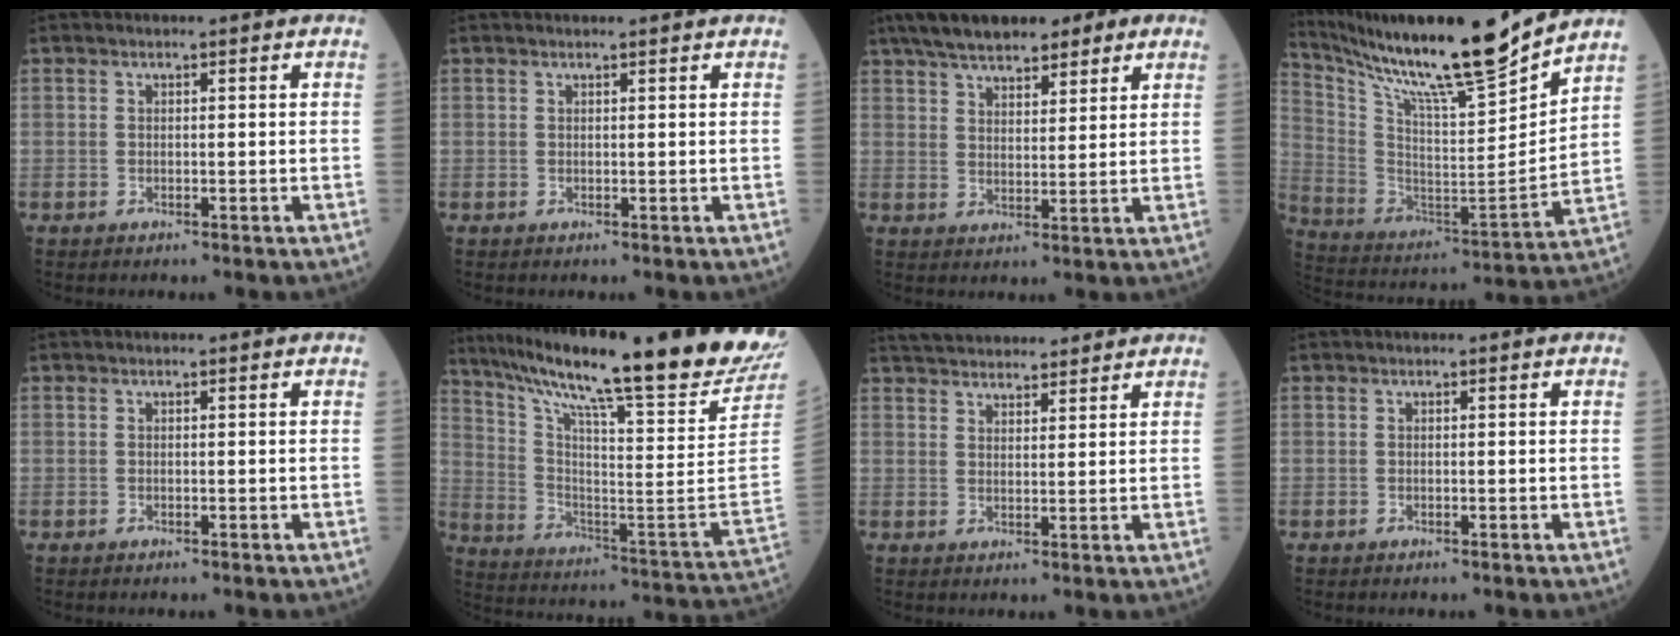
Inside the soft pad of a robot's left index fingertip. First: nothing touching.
{"total": 1.2, "force": [1.1, -0.2, 0.5], "torque": [-0.008, 0.006, 0.016]}
{"total": 14.8, "force": [10.3, 5.1, 9.3], "torque": [-0.157, 0.039, 0.157]}
{"total": 21.9, "force": [18.8, -0.3, 11.2], "torque": [-0.212, -0.034, 0.317]}
{"total": 0.0}
{"total": 29.3, "force": [23.5, -0.1, 17.5], "torque": [-0.302, -0.084, 0.338]}
{"total": 12.1, "force": [11.0, 2.7, 4.1], "torque": [-0.063, 0.030, 0.166]}
{"total": 0.0}